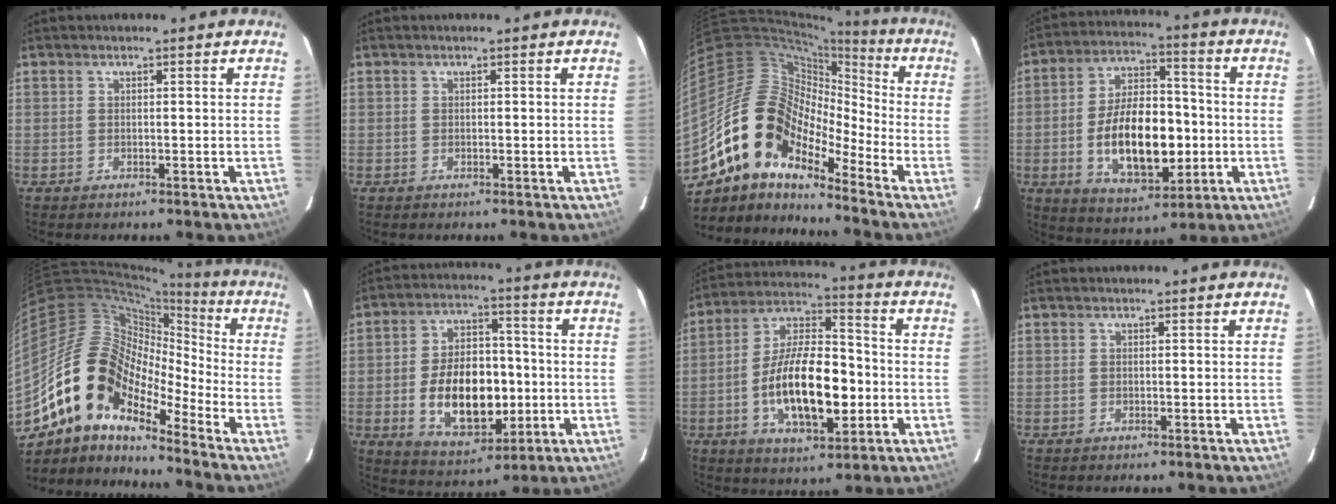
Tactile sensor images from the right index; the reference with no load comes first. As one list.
[{"total": 0.0}, {"total": 15.7, "force": [-10.4, 7.7, 8.8], "torque": [-0.149, 0.008, -0.214]}, {"total": 17.3, "force": [-3.1, 9.2, 14.4], "torque": [-0.267, 0.010, -0.035]}, {"total": 15.6, "force": [-9.9, 7.5, 9.3], "torque": [-0.155, 0.004, -0.206]}, {"total": 16.2, "force": [-2.8, 9.8, 12.6], "torque": [-0.241, 0.013, -0.025]}, {"total": 17.9, "force": [-3.7, 8.1, 15.6], "torque": [-0.290, 0.009, -0.060]}, {"total": 0.0}]